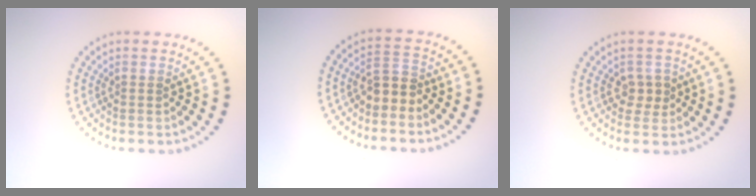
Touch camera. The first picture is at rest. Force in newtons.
{"total": 2.4, "press": 2.1, "slide": 1.2}
{"total": 1.8, "press": 1.7, "slide": 0.5}